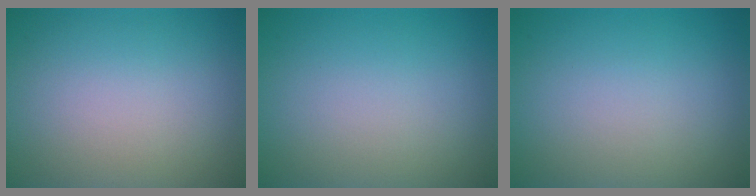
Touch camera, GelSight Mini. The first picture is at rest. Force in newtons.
{"total": 0.0}
{"total": 0.0}